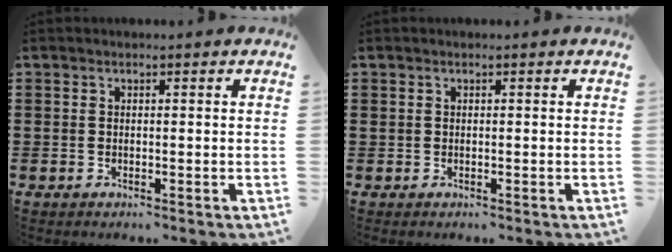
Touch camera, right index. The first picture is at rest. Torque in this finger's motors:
{"motor_torque": [0.30, 0.29, 0.09, 0.04]}